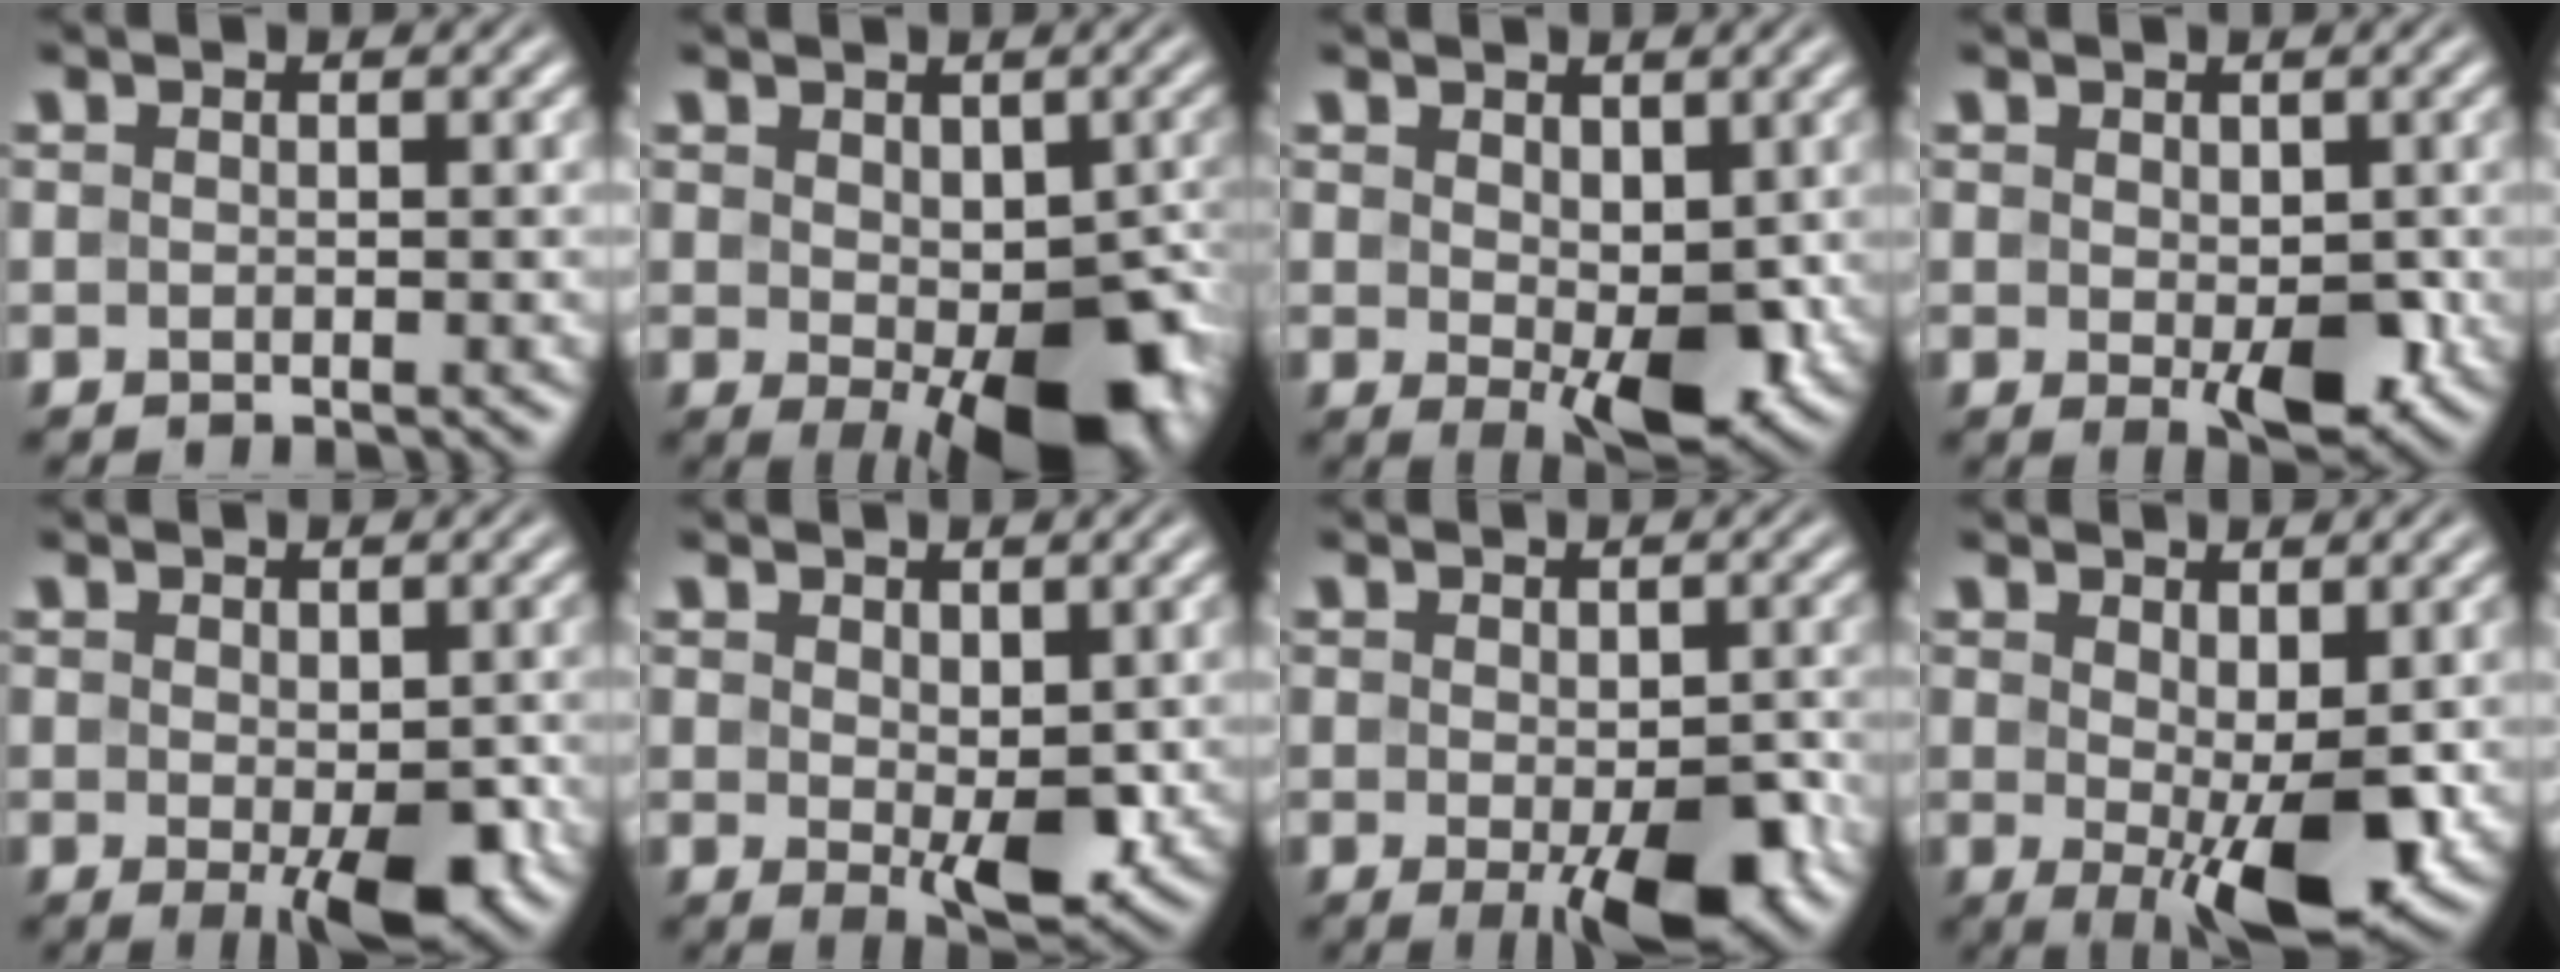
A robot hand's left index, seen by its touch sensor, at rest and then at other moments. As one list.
[{"total": 10.2, "force": [-2.7, 5.1, 8.4], "torque": [-0.107, -0.018, -0.032]}, {"total": 6.6, "force": [0.0, 3.4, 5.6], "torque": [-0.090, -0.010, 0.006]}, {"total": 4.3, "force": [-0.6, 2.3, 3.5], "torque": [-0.051, -0.011, -0.002]}, {"total": 4.9, "force": [-1.3, 2.0, 4.3], "torque": [-0.065, -0.012, -0.018]}, {"total": 4.6, "force": [0.6, 2.3, 4.0], "torque": [-0.068, -0.009, 0.015]}, {"total": 6.6, "force": [-2.3, 2.6, 5.6], "torque": [-0.080, -0.012, -0.031]}, {"total": 8.1, "force": [-0.4, 3.3, 7.3], "torque": [-0.120, -0.014, 0.001]}]